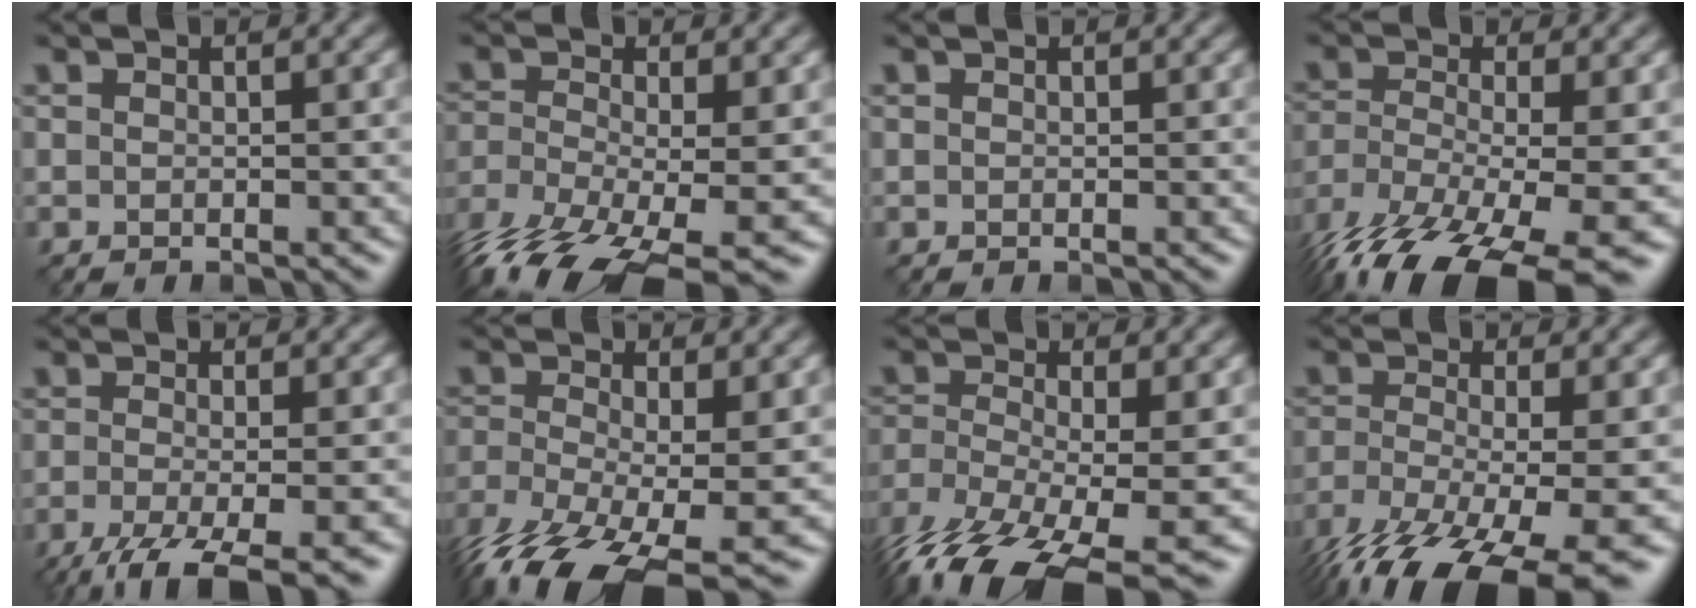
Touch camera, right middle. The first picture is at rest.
{"total": 10.1, "force": [-6.7, 3.0, 6.9], "torque": [-0.145, -0.023, -0.116]}
{"total": 0.0}
{"total": 13.5, "force": [-8.8, 4.3, 9.3], "torque": [-0.199, -0.024, -0.130]}
{"total": 6.8, "force": [-4.2, 1.8, 5.0], "torque": [-0.083, -0.015, -0.078]}
{"total": 9.8, "force": [-5.9, 3.0, 7.3], "torque": [-0.149, -0.028, -0.107]}
{"total": 11.0, "force": [-6.9, 3.4, 7.8], "torque": [-0.164, -0.025, -0.115]}
{"total": 12.4, "force": [-8.1, 3.3, 8.8], "torque": [-0.176, -0.021, -0.127]}